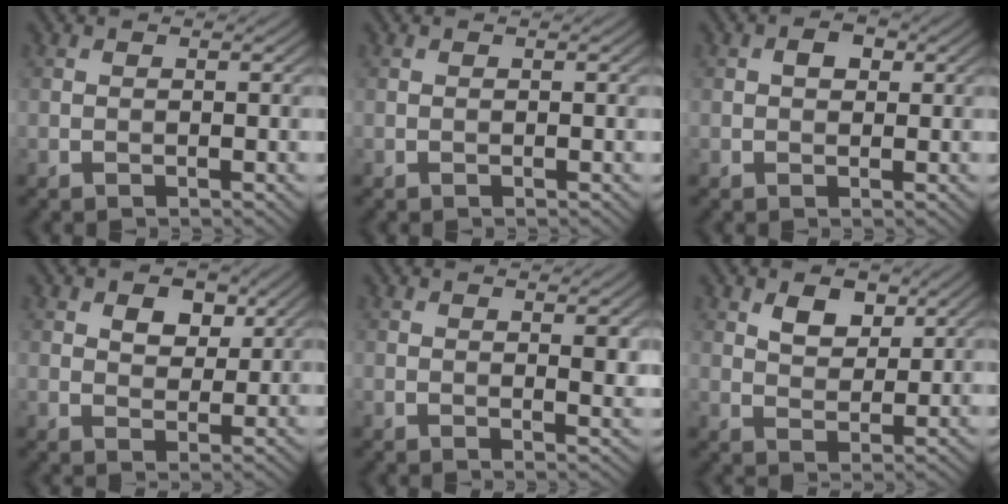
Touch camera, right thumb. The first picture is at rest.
{"total": 0.0}
{"total": 2.0, "force": [0.5, 1.4, 1.2], "torque": [-0.021, 0.003, 0.003]}
{"total": 4.3, "force": [2.1, 2.8, 2.6], "torque": [-0.042, -0.004, 0.031]}
{"total": 2.5, "force": [0.8, 0.8, 2.2], "torque": [-0.035, -0.007, 0.016]}
{"total": 3.8, "force": [2.3, 2.3, 2.1], "torque": [-0.043, -0.004, 0.041]}